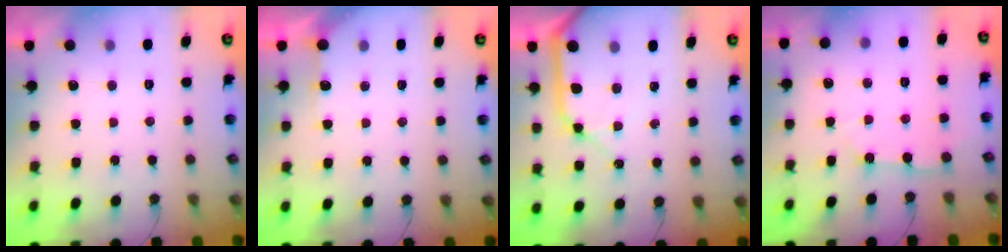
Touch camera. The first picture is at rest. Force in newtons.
{"total": 3.9, "press": 3.8, "slide": 0.4}
{"total": 13.2, "press": 13.1, "slide": 1.6}
{"total": 3.0, "press": 3.0, "slide": 0.4}